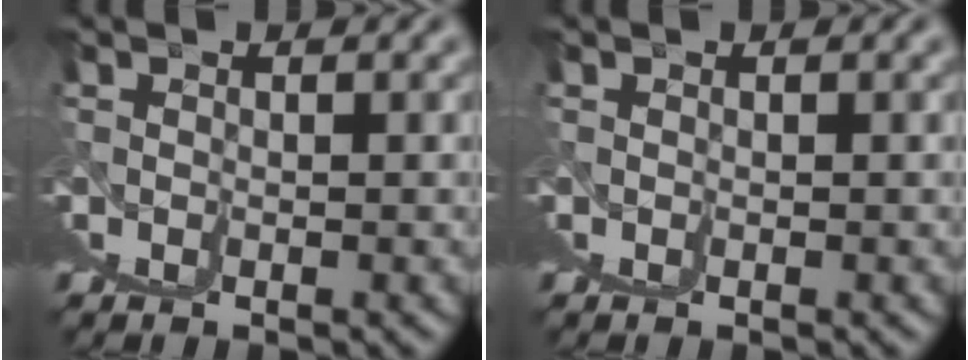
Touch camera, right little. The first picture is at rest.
{"total": 0.0}